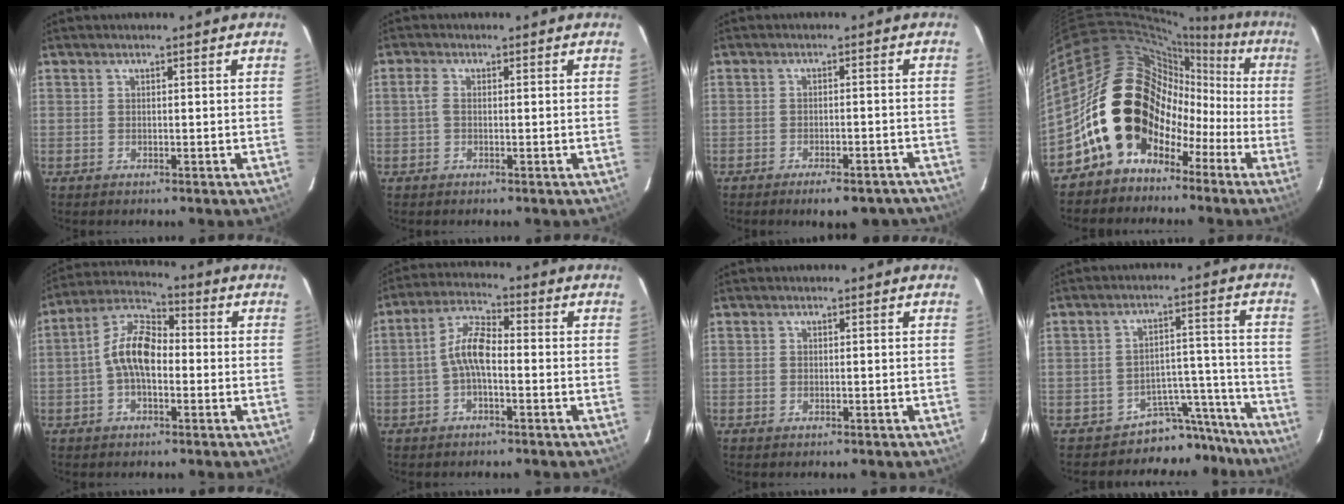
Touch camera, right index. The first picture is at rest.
{"total": 1.7, "force": [-0.1, 1.0, 1.3], "torque": [-0.031, 0.005, -0.004]}
{"total": 9.4, "force": [-7.7, 3.1, 4.3], "torque": [-0.075, 0.002, -0.092]}
{"total": 19.0, "force": [-5.6, 15.1, 10.2], "torque": [-0.184, 0.035, -0.088]}
{"total": 9.3, "force": [-1.2, 4.9, 7.7], "torque": [-0.159, 0.026, -0.029]}
{"total": 6.2, "force": [-1.5, 2.3, 5.6], "torque": [-0.118, 0.020, -0.032]}
{"total": 0.0}
{"total": 9.4, "force": [-8.5, 4.0, -0.5], "torque": [0.021, 0.059, -0.119]}